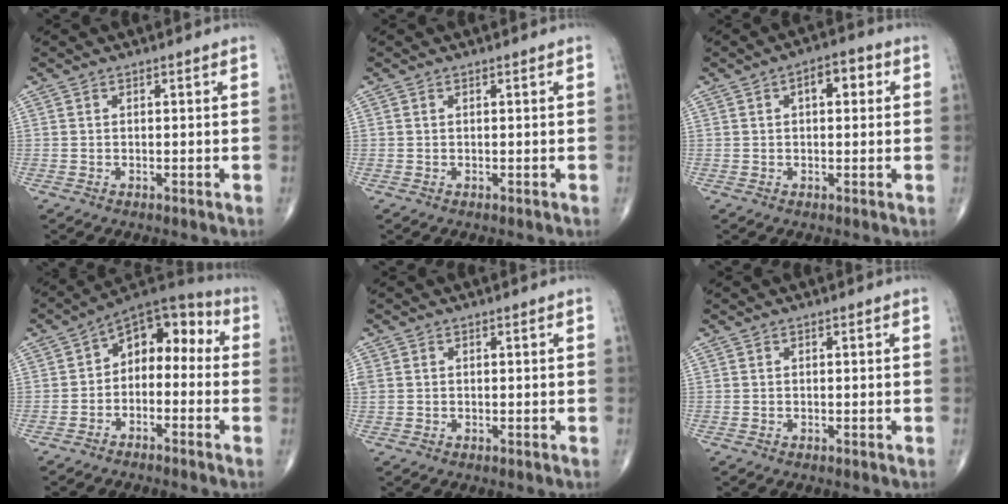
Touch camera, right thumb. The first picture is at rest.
{"total": 0.0}
{"total": 5.4, "force": [1.5, 2.7, 4.4], "torque": [-0.048, 0.013, 0.015]}
{"total": 10.6, "force": [-0.9, 7.0, 7.9], "torque": [-0.073, 0.052, -0.036]}
{"total": 1.4, "force": [0.3, 1.1, 0.8], "torque": [-0.029, 0.009, 0.009]}
{"total": 0.0}